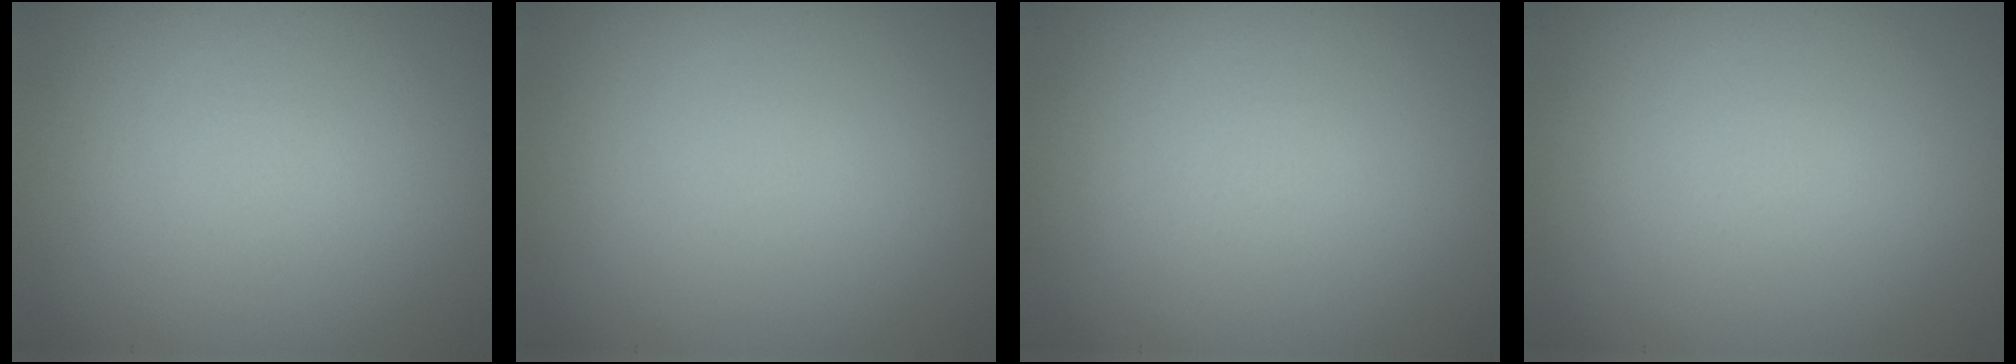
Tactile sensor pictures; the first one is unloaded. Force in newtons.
{"total": 0.0}
{"total": 0.0}
{"total": 0.0}